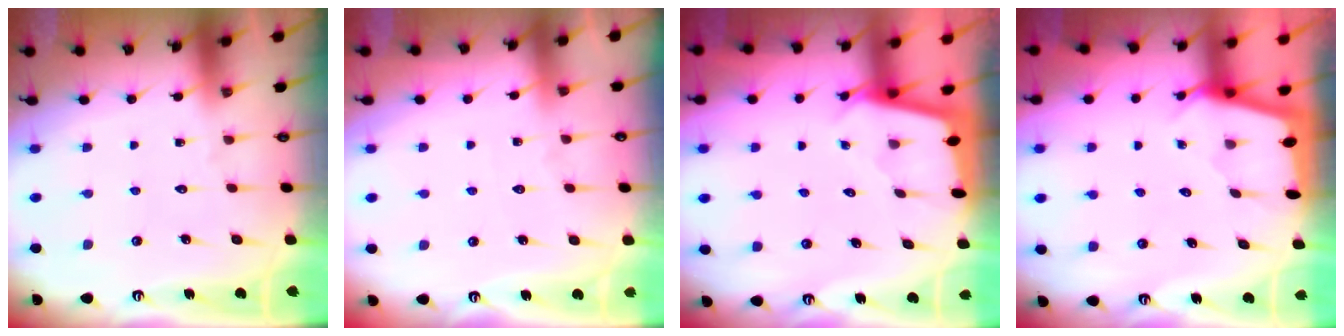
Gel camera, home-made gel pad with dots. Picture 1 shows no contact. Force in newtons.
{"total": 2.2, "press": 2.2, "slide": 0.4}
{"total": 2.0, "press": 2.0, "slide": 0.2}
{"total": 2.2, "press": 2.2, "slide": 0.3}